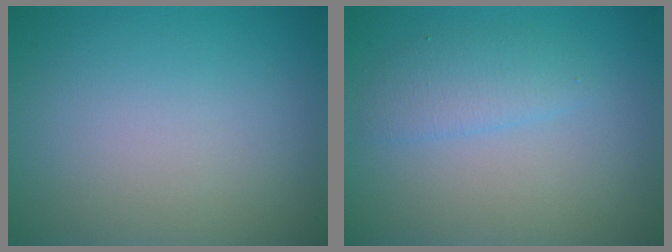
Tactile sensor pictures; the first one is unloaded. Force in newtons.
{"total": 2.0, "press": 2.0, "slide": 0.1}